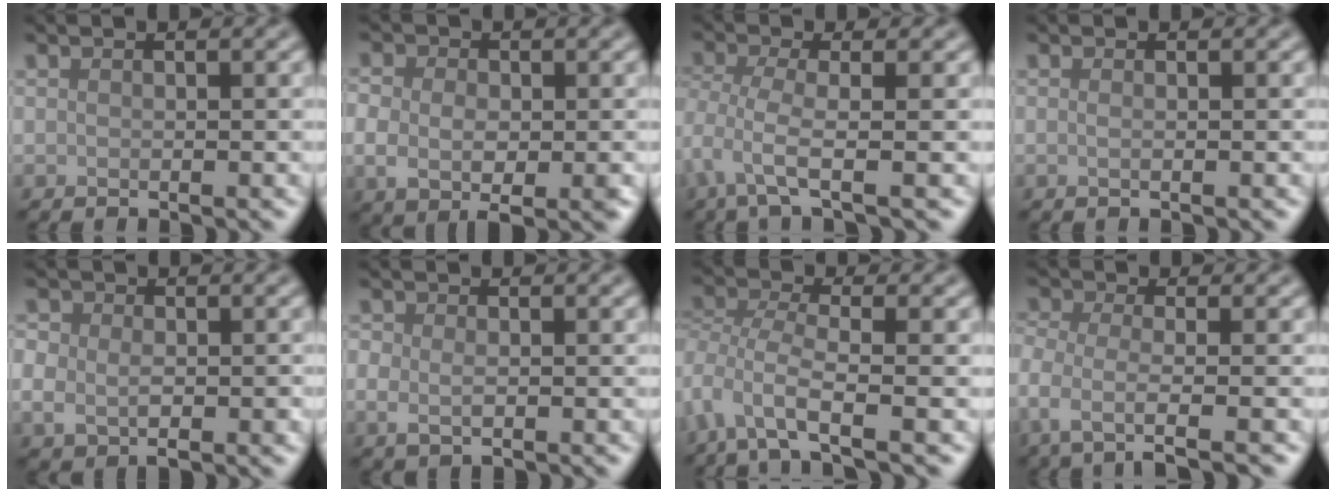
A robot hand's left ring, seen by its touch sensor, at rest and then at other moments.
{"total": 4.8, "force": [-0.8, 3.2, 3.5], "torque": [-0.058, -0.009, -0.009]}
{"total": 2.8, "force": [-0.6, 0.6, 2.7], "torque": [-0.062, -0.006, -0.019]}
{"total": 0.7, "force": [0.0, 0.3, 0.7], "torque": [-0.010, -0.002, -0.004]}
{"total": 4.6, "force": [-0.7, 3.5, 2.9], "torque": [-0.046, -0.009, -0.010]}
{"total": 2.1, "force": [-0.3, 1.5, 1.5], "torque": [-0.032, -0.006, -0.007]}
{"total": 4.7, "force": [-2.2, 1.5, 3.9], "torque": [-0.085, -0.006, -0.054]}
{"total": 4.0, "force": [-2.0, 1.2, 3.3], "torque": [-0.059, -0.007, -0.047]}